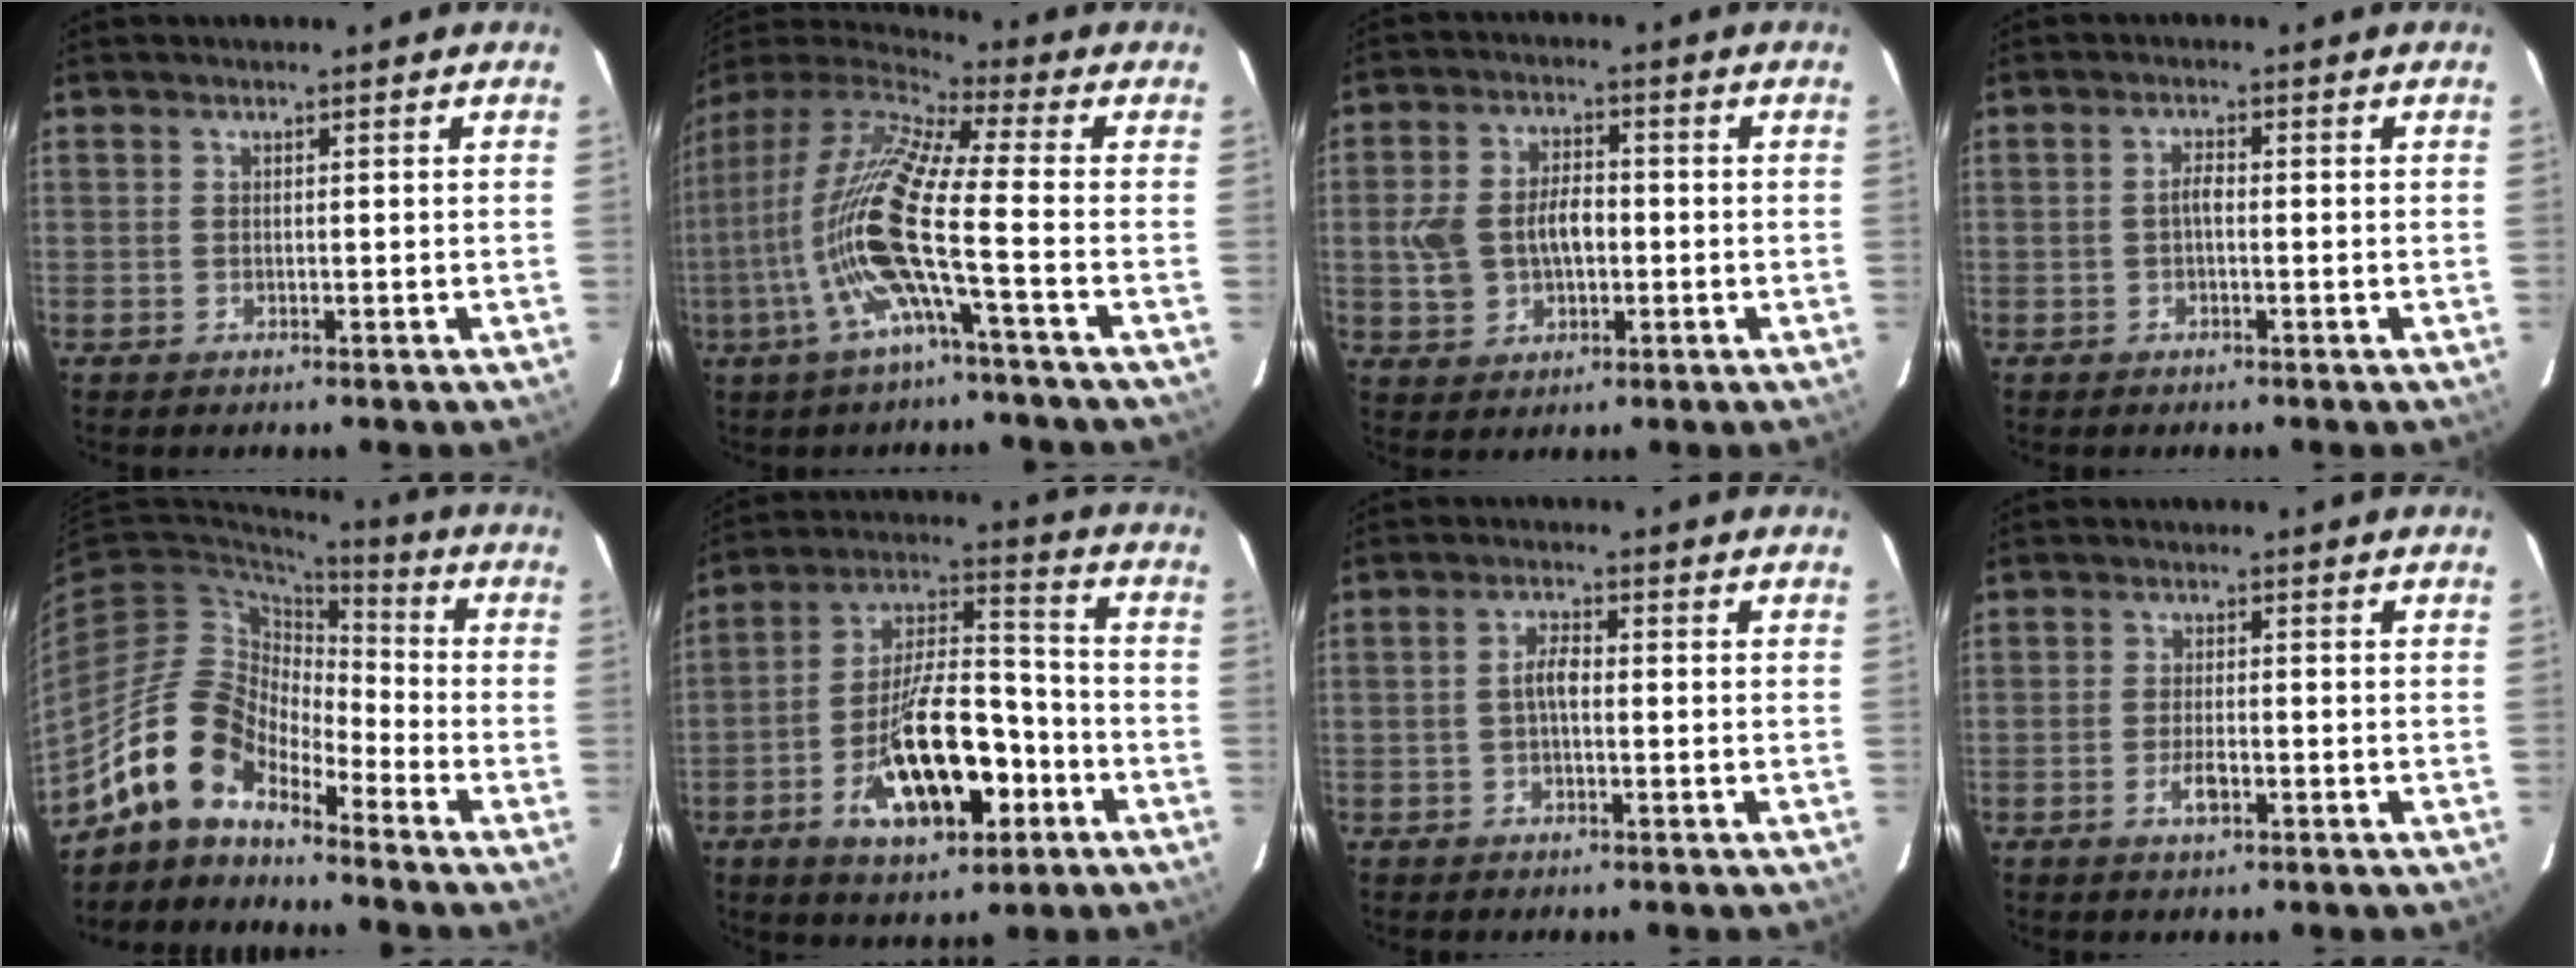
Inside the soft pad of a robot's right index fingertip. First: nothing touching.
{"total": 16.2, "force": [-3.9, 0.5, 15.7], "torque": [-0.287, -0.015, -0.084]}
{"total": 9.5, "force": [-0.9, 6.4, 7.0], "torque": [-0.148, 0.012, -0.009]}
{"total": 1.6, "force": [-0.4, 0.6, 1.4], "torque": [-0.029, 0.007, -0.009]}
{"total": 12.1, "force": [-9.4, 5.3, 5.5], "torque": [-0.106, 0.025, -0.191]}
{"total": 18.1, "force": [-7.2, 7.9, 14.6], "torque": [-0.269, 0.012, -0.111]}
{"total": 2.8, "force": [-0.5, 1.0, 2.5], "torque": [-0.051, 0.009, -0.009]}
{"total": 3.0, "force": [-1.4, 1.1, 2.5], "torque": [-0.053, -0.002, -0.027]}